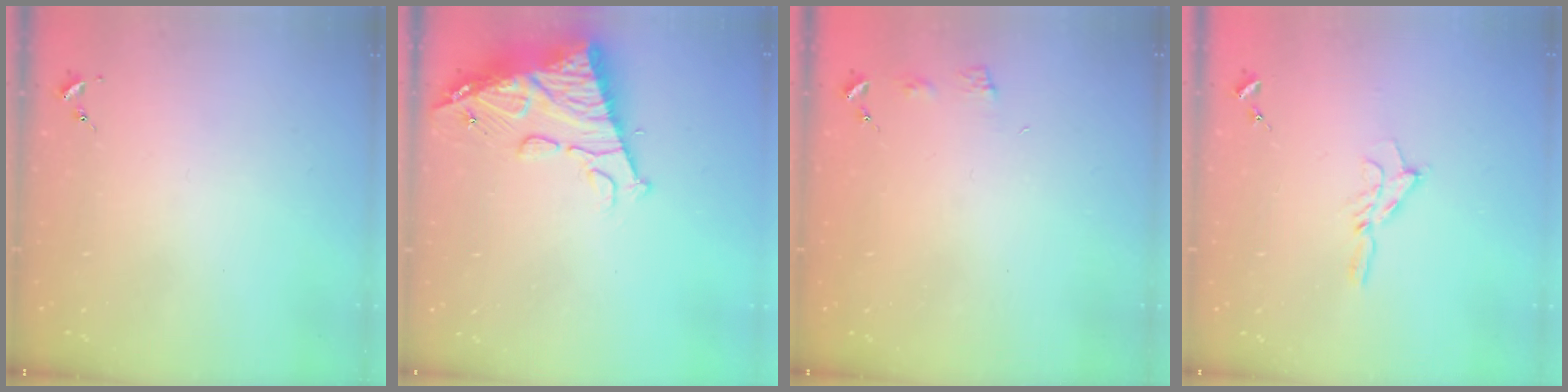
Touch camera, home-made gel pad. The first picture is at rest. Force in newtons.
{"total": 14.9, "press": 14.8, "slide": 1.5}
{"total": 3.9, "press": 3.9, "slide": 0.4}
{"total": 6.5, "press": 6.5, "slide": 0.7}